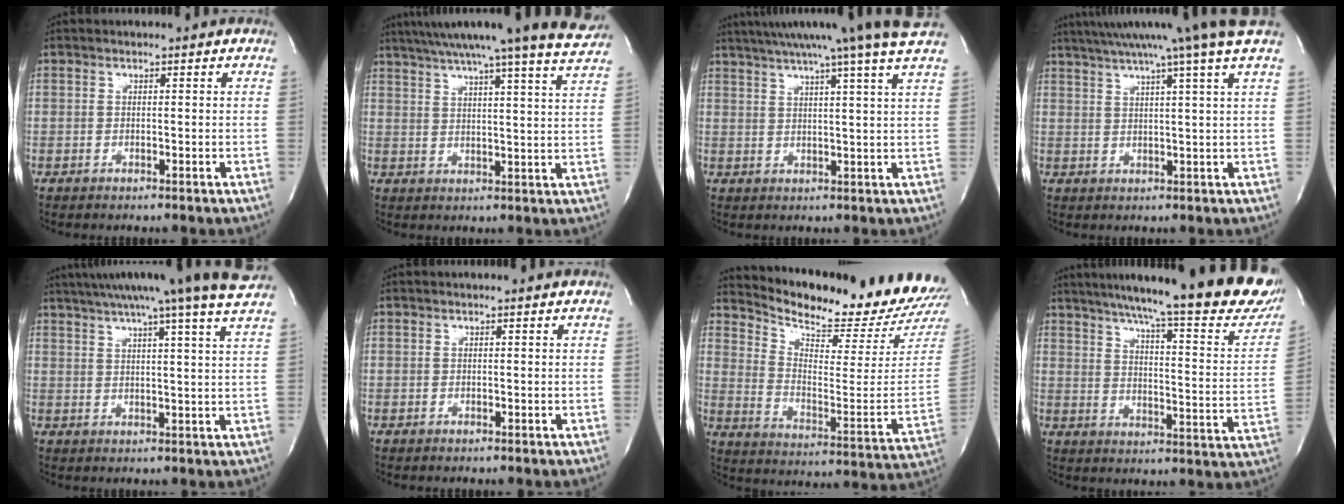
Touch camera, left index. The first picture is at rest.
{"total": 19.7, "force": [17.5, -1.7, 9.0], "torque": [-0.148, -0.044, 0.220]}
{"total": 16.3, "force": [13.5, -2.3, 8.7], "torque": [-0.148, -0.014, 0.172]}
{"total": 13.4, "force": [10.5, -2.9, 7.7], "torque": [-0.129, -0.012, 0.135]}
{"total": 18.4, "force": [15.2, -1.8, 10.1], "torque": [-0.172, -0.008, 0.194]}
{"total": 0.0}
{"total": 19.7, "force": [19.0, 0.8, 5.4], "torque": [-0.105, -0.107, 0.257]}
{"total": 28.1, "force": [23.3, 3.1, 15.5], "torque": [-0.222, -0.060, 0.286]}